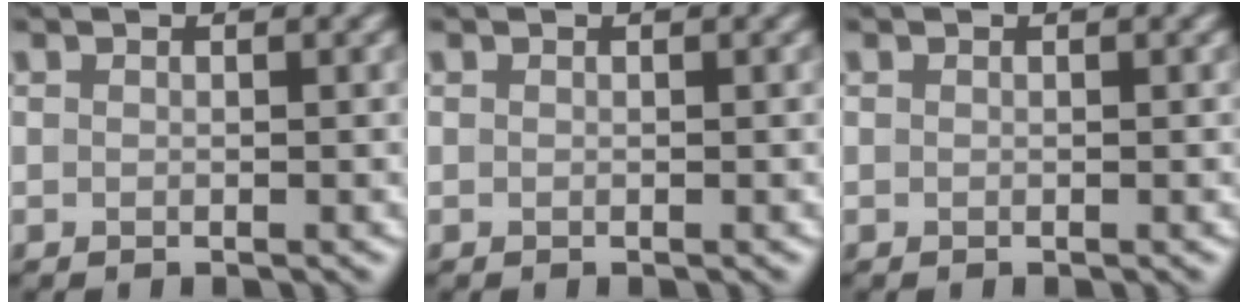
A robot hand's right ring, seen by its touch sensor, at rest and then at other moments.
{"total": 0.0}
{"total": 0.0}